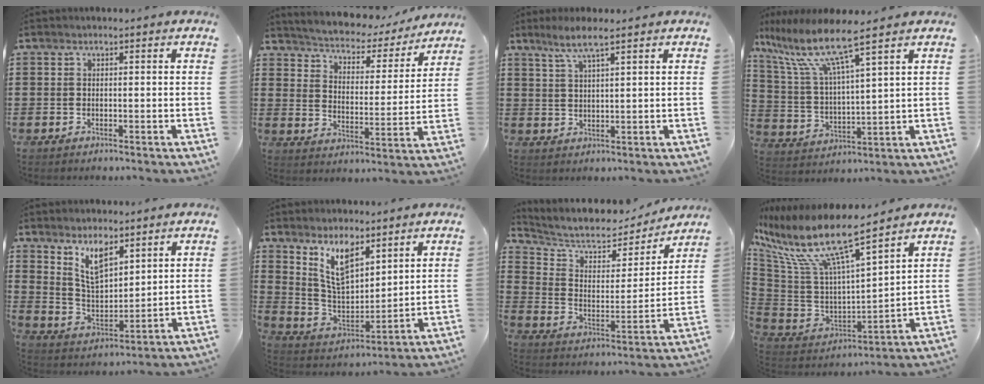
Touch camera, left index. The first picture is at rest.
{"total": 3.3, "force": [3.3, 0.6, 0.4], "torque": [-0.031, -0.031, 0.045]}
{"total": 4.5, "force": [3.0, 0.3, 3.3], "torque": [-0.072, 0.003, 0.053]}
{"total": 10.1, "force": [7.6, 0.6, 6.7], "torque": [-0.166, -0.041, 0.122]}
{"total": 7.5, "force": [5.3, 3.2, 4.2], "torque": [-0.093, -0.013, 0.097]}
{"total": 9.5, "force": [6.5, 4.1, 5.5], "torque": [-0.120, -0.017, 0.122]}
{"total": 7.7, "force": [6.6, 2.6, 3.1], "torque": [-0.087, -0.040, 0.109]}
{"total": 12.9, "force": [8.0, 2.8, 9.7], "torque": [-0.226, -0.056, 0.129]}